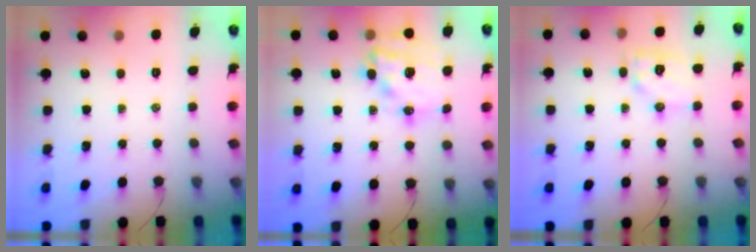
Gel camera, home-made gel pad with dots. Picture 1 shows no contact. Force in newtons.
{"total": 16.2, "press": 15.8, "slide": 3.7}
{"total": 9.8, "press": 9.8, "slide": 0.2}